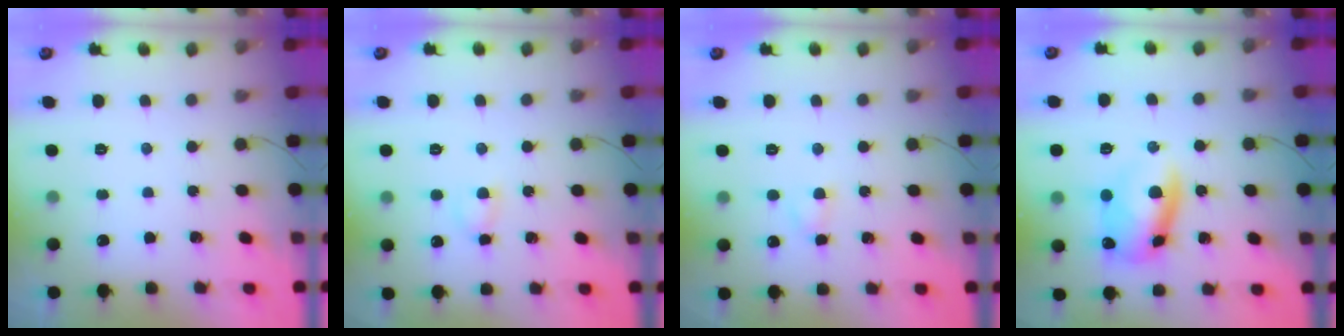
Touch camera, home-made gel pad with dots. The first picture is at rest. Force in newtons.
{"total": 3.6, "press": 3.4, "slide": 1.1}
{"total": 2.7, "press": 2.5, "slide": 1.2}
{"total": 10.6, "press": 10.5, "slide": 1.2}